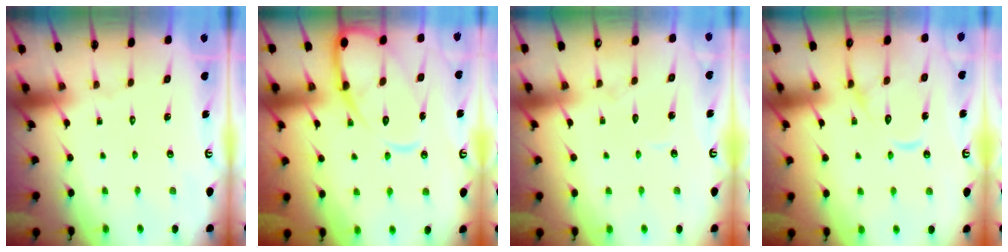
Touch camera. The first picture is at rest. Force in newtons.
{"total": 13.6, "press": 13.6, "slide": 1.3}
{"total": 3.7, "press": 3.7, "slide": 0.2}
{"total": 12.9, "press": 12.8, "slide": 1.4}